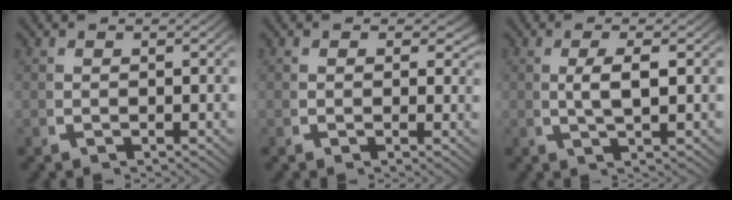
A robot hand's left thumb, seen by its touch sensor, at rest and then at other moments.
{"total": 1.7, "force": [0.9, 1.2, 0.7], "torque": [-0.004, -0.007, 0.009]}
{"total": 2.8, "force": [0.4, 0.7, 2.7], "torque": [-0.058, -0.001, 0.009]}